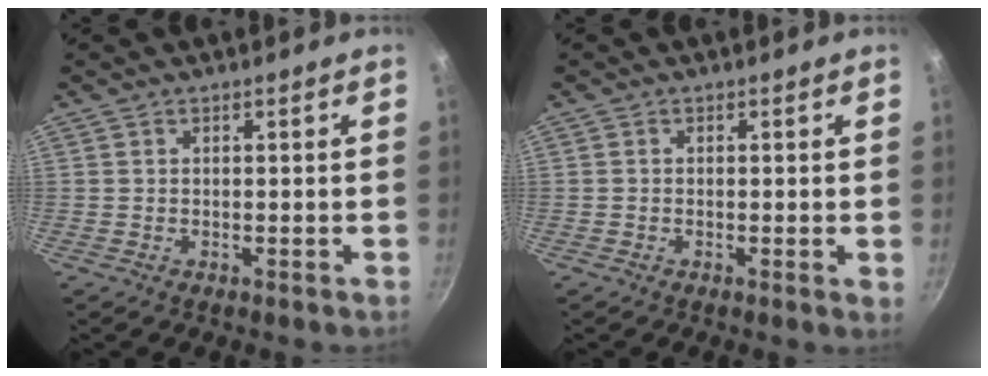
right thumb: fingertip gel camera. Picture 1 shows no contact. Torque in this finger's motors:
{"motor_torque": [-0.18, 0.16, -0.24, 0.06, 0.02]}